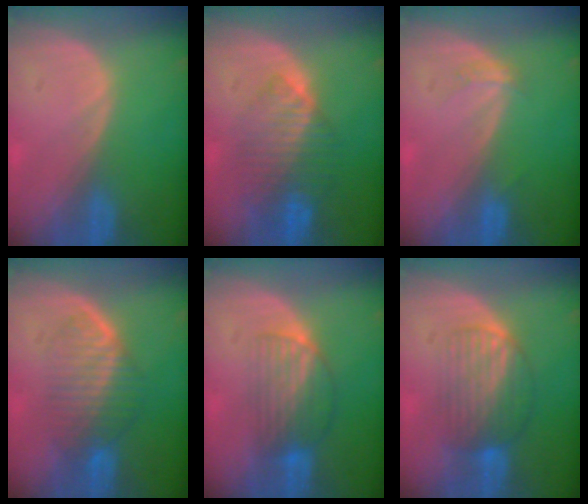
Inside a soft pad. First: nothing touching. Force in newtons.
{"total": 8.0, "press": 7.2, "slide": 3.3}
{"total": 1.5, "press": 1.4, "slide": 0.3}
{"total": 6.6, "press": 6.4, "slide": 1.8}
{"total": 6.6, "press": 5.8, "slide": 3.1}
{"total": 6.8, "press": 6.5, "slide": 2.1}